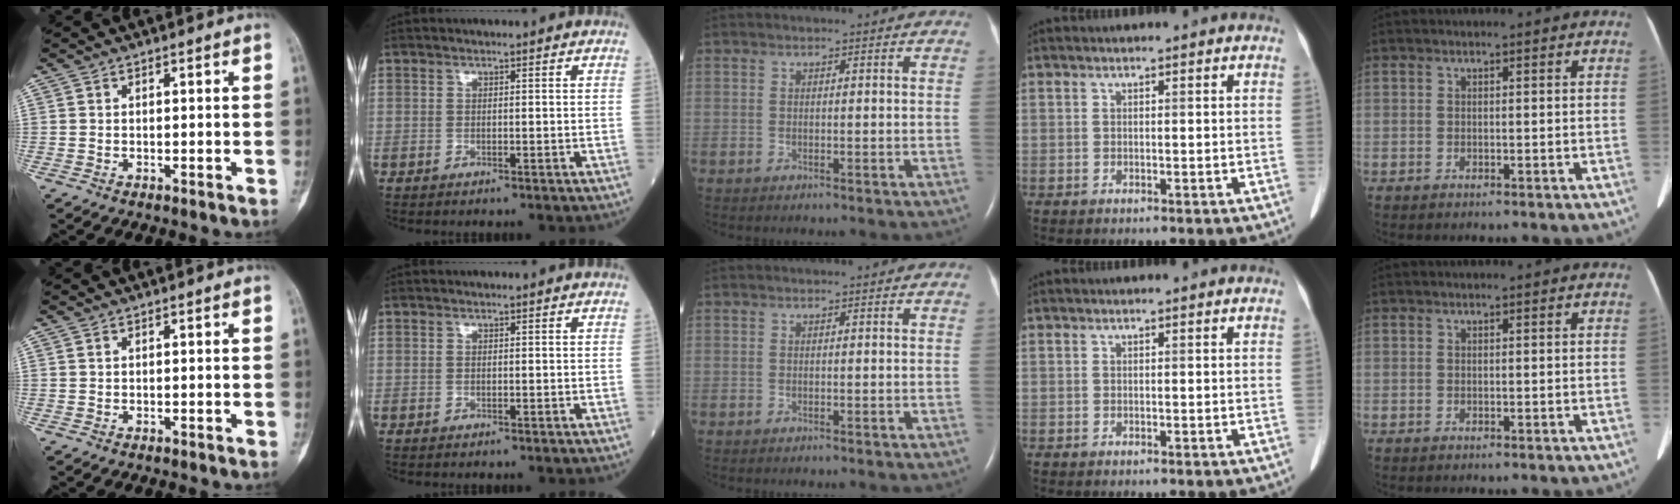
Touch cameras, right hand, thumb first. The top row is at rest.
{}